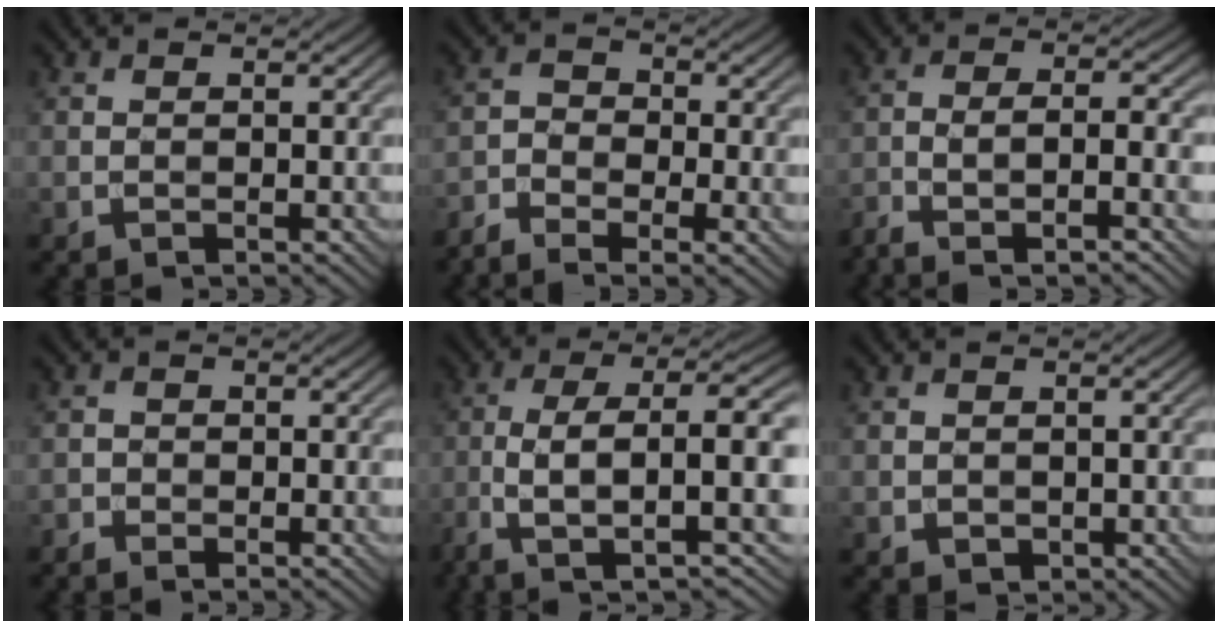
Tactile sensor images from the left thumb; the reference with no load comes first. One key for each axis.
{"total": 5.8, "fx": -3.9, "fy": 2.7, "fz": 3.4, "tx": -0.077, "ty": -0.015, "tz": -0.071}
{"total": 6.5, "fx": -3.5, "fy": 1.5, "fz": 5.2, "tx": -0.089, "ty": -0.004, "tz": -0.066}
{"total": 1.5, "fx": -0.9, "fy": 1.1, "fz": 0.6, "tx": -0.010, "ty": -0.002, "tz": -0.019}
{"total": 11.2, "fx": -2.4, "fy": 2.7, "fz": 10.6, "tx": -0.175, "ty": 0.015, "tz": -0.041}
{"total": 1.2, "fx": 0.2, "fy": 1.1, "fz": 0.4, "tx": -0.016, "ty": -0.008, "tz": 0.009}